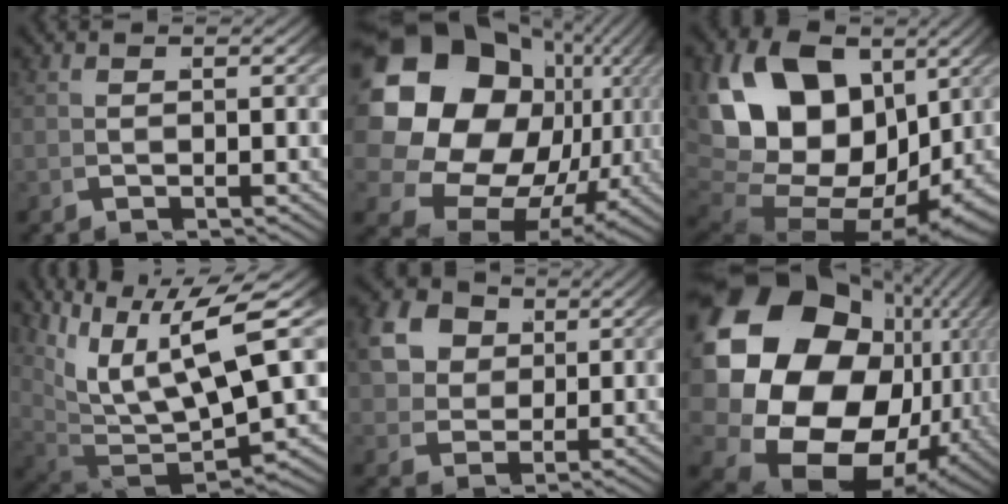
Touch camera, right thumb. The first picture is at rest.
{"total": 26.1, "force": [0.7, 19.1, 17.8], "torque": [-0.344, -0.035, 0.022]}
{"total": 21.7, "force": [-1.8, 15.7, 14.9], "torque": [-0.312, -0.060, -0.007]}
{"total": 11.5, "force": [0.0, 7.4, 8.9], "torque": [-0.189, -0.048, 0.026]}
{"total": 10.6, "force": [3.0, 8.9, 4.9], "torque": [-0.124, -0.008, 0.048]}
{"total": 29.3, "force": [-1.4, 20.6, 20.8], "torque": [-0.405, -0.069, 0.008]}